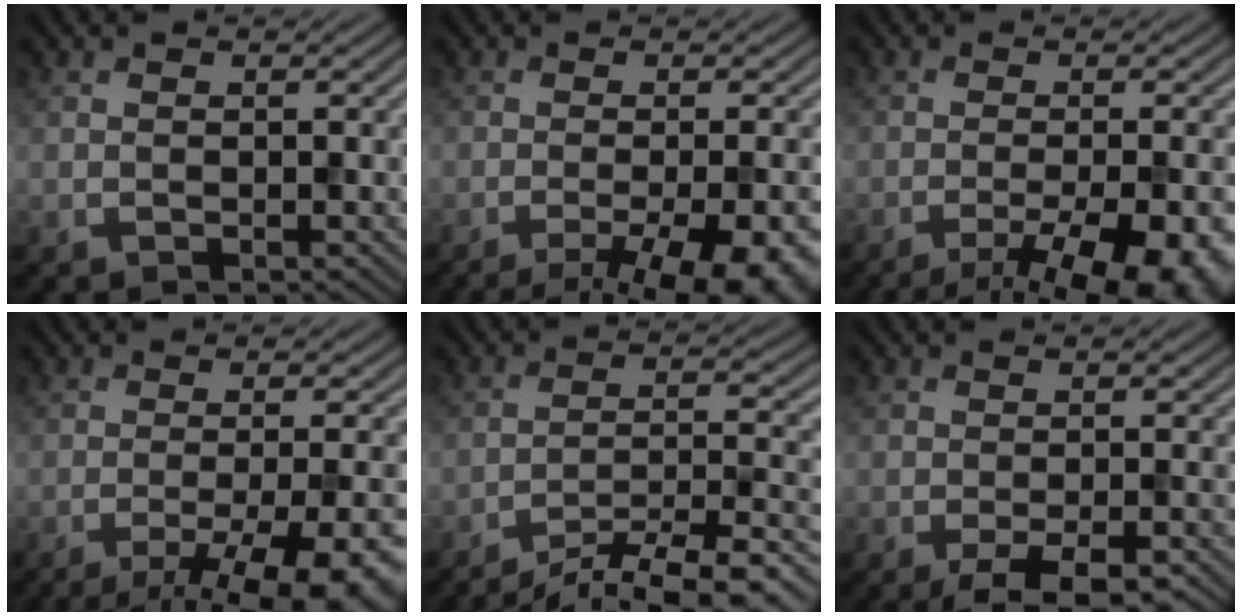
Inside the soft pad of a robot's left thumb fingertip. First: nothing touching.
{"total": 12.1, "force": [-6.7, 3.6, 9.4], "torque": [-0.113, -0.010, -0.075]}
{"total": 12.0, "force": [-6.8, 3.2, 9.4], "torque": [-0.132, -0.015, -0.082]}
{"total": 12.8, "force": [-7.1, 3.5, 10.0], "torque": [-0.127, -0.011, -0.083]}
{"total": 12.5, "force": [-10.3, 2.3, 6.6], "torque": [-0.107, -0.006, -0.150]}
{"total": 5.3, "force": [-3.1, 1.4, 4.1], "torque": [-0.061, 0.000, -0.045]}